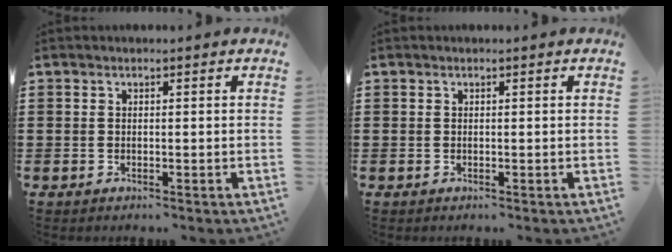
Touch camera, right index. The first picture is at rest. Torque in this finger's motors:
{"motor_torque": [0.00, 0.00, 0.00, 0.00]}